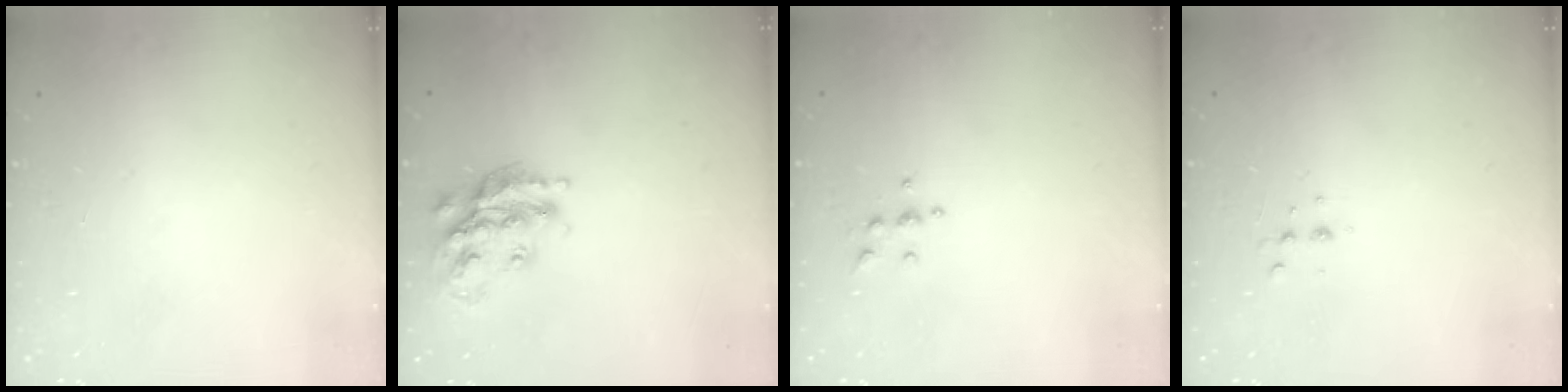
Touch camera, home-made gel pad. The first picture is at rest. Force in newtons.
{"total": 19.7, "press": 19.6, "slide": 1.4}
{"total": 4.9, "press": 4.9, "slide": 0.7}
{"total": 3.5, "press": 3.4, "slide": 0.5}